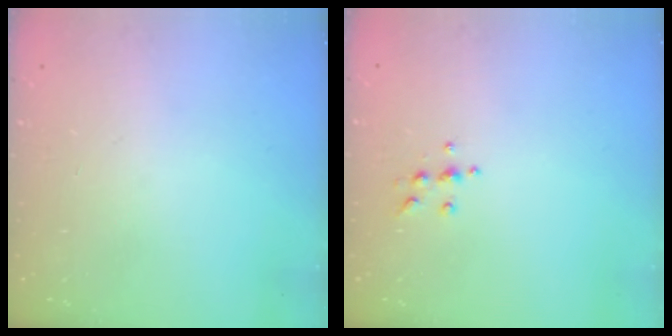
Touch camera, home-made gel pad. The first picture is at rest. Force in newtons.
{"total": 5.6, "press": 5.6, "slide": 0.7}